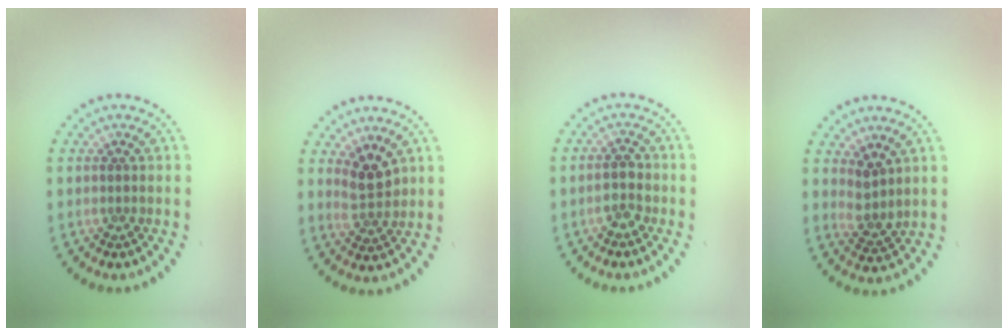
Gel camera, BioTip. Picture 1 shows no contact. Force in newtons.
{"total": 2.5, "press": 2.3, "slide": 1.0}
{"total": 2.3, "press": 2.3, "slide": 0.6}
{"total": 2.4, "press": 1.9, "slide": 1.5}